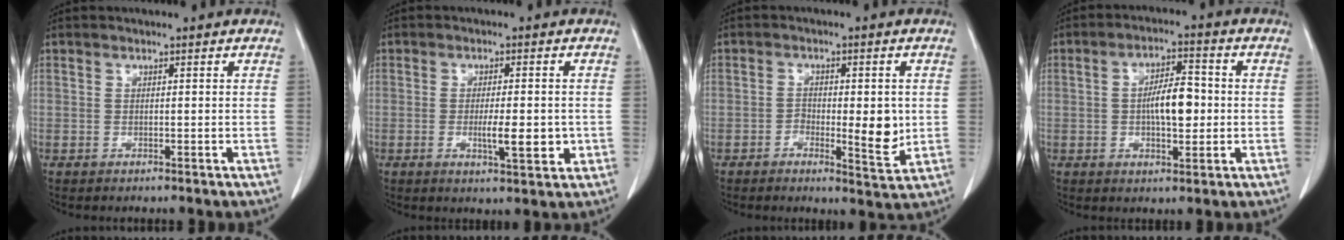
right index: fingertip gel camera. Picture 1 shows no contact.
{"total": 5.4, "force": [-1.1, 1.2, 5.1], "torque": [-0.085, -0.005, -0.014]}
{"total": 6.6, "force": [-1.0, 2.3, 6.1], "torque": [-0.085, -0.005, -0.012]}
{"total": 7.1, "force": [-0.3, 2.5, 6.6], "torque": [-0.117, 0.011, -0.006]}